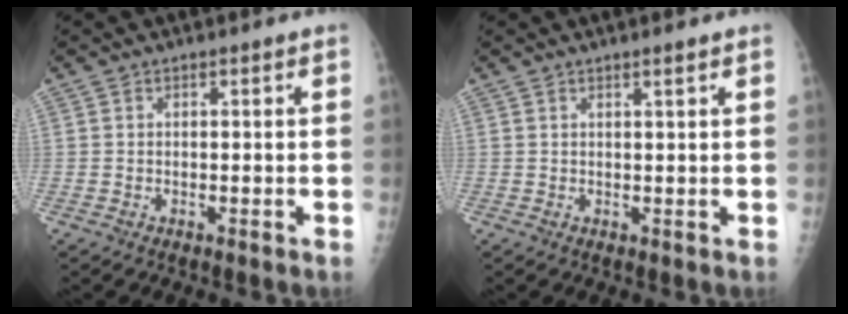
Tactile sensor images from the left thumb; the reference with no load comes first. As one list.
[{"total": 1.1, "force": [0.8, 0.0, 0.8], "torque": [-0.013, -0.004, 0.013]}]